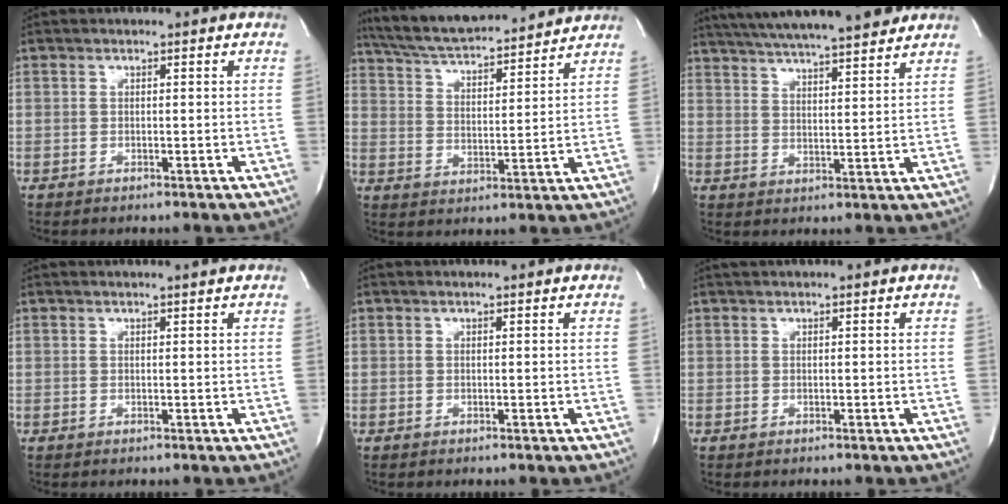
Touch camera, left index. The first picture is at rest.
{"total": 17.2, "force": [15.8, 2.2, 6.4], "torque": [-0.114, 0.024, 0.251]}
{"total": 18.9, "force": [16.4, 1.8, 9.1], "torque": [-0.156, 0.026, 0.242]}
{"total": 2.3, "force": [2.2, -0.3, 0.8], "torque": [-0.012, 0.007, 0.028]}
{"total": 1.1, "force": [1.0, 0.0, 0.5], "torque": [-0.008, 0.013, 0.018]}
{"total": 2.6, "force": [2.3, 0.1, 1.2], "torque": [-0.013, 0.028, 0.037]}